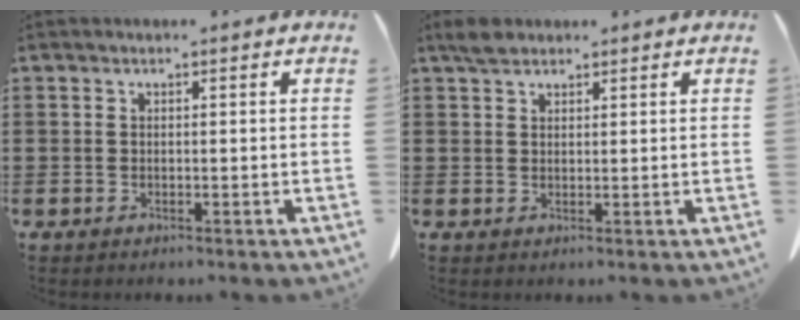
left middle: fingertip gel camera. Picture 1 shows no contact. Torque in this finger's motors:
{"motor_torque": [1.46, 0.67, 0.09, 0.10]}